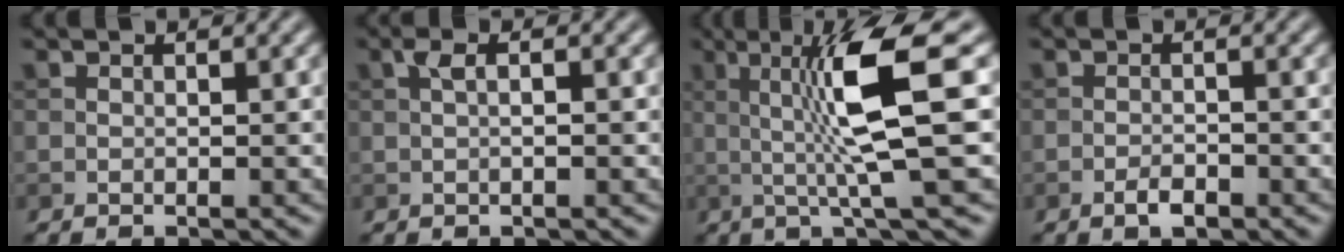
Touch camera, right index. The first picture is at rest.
{"total": 1.6, "force": [0.2, 0.4, 1.6], "torque": [-0.034, 0.005, 0.004]}
{"total": 8.7, "force": [1.1, 1.2, 8.6], "torque": [-0.140, 0.002, 0.023]}
{"total": 1.7, "force": [-1.1, 0.6, 1.2], "torque": [-0.021, 0.001, -0.021]}